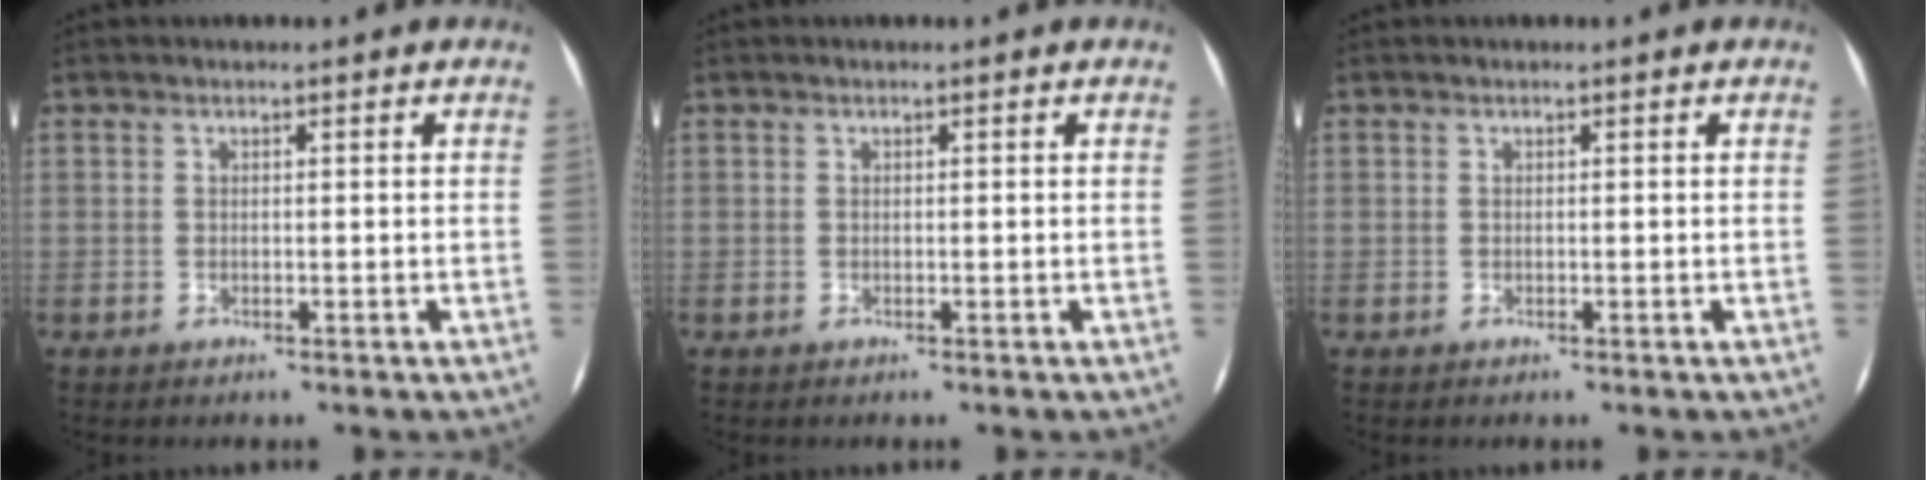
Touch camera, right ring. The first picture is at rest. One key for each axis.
{"total": 0.0}
{"total": 0.0}